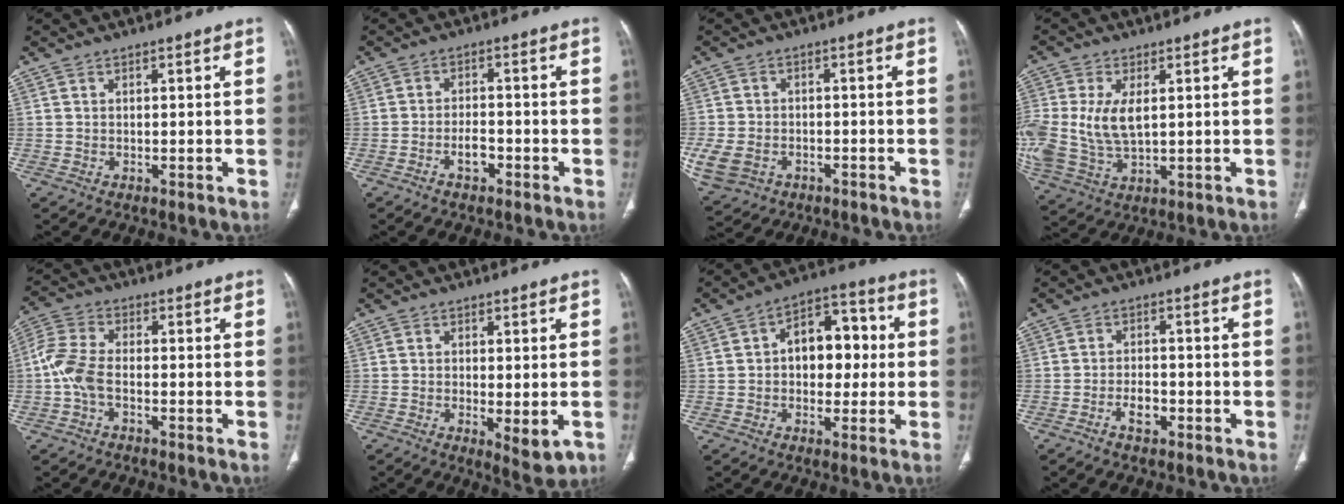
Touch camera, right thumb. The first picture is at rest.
{"total": 3.4, "force": [-2.0, 1.7, 2.2], "torque": [-0.037, 0.018, -0.035]}
{"total": 10.3, "force": [-4.2, 7.6, 5.6], "torque": [-0.144, 0.013, -0.061]}
{"total": 13.8, "force": [1.5, 7.9, 11.2], "torque": [-0.261, -0.011, 0.038]}
{"total": 6.8, "force": [-1.7, 3.8, 5.4], "torque": [-0.129, 0.021, -0.041]}
{"total": 5.9, "force": [-1.5, 2.2, 5.2], "torque": [-0.078, -0.017, -0.017]}
{"total": 12.2, "force": [0.9, 8.2, 9.0], "torque": [-0.087, 0.029, 0.006]}
{"total": 3.7, "force": [-2.0, 2.0, 2.3], "torque": [-0.038, 0.017, -0.034]}